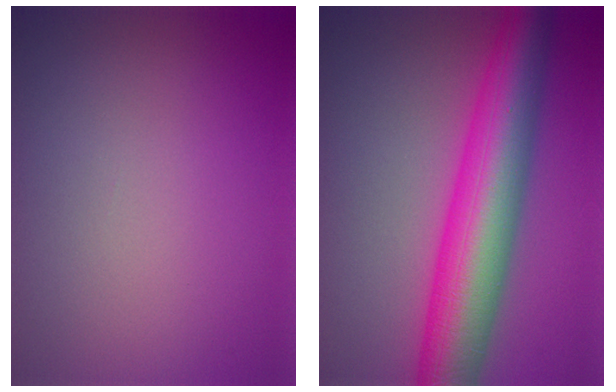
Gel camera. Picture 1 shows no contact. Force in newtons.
{"total": 10.3, "press": 10.3, "slide": 0.1}